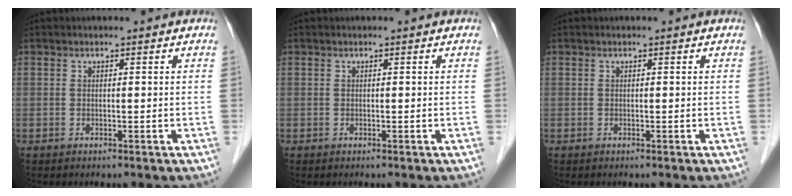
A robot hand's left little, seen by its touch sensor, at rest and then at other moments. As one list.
[{"total": 0.0}, {"total": 0.0}]